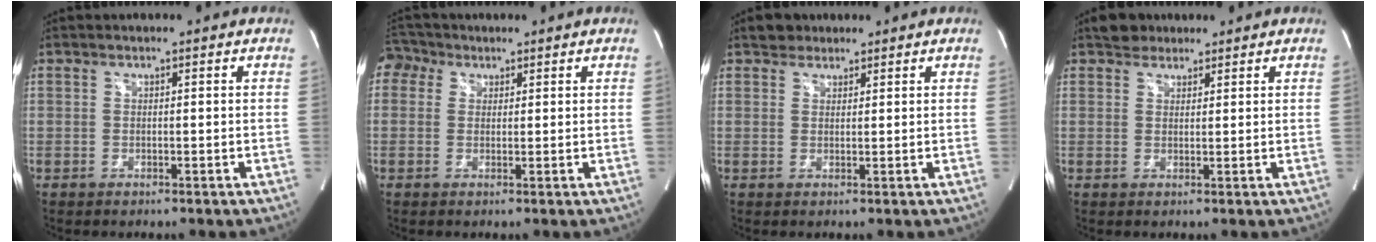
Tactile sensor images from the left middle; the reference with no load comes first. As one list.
[{"total": 4.0, "force": [2.0, 3.4, 0.8], "torque": [-0.023, 0.023, 0.039]}, {"total": 2.3, "force": [1.7, 1.5, 0.2], "torque": [-0.005, 0.011, 0.025]}, {"total": 2.9, "force": [2.3, 1.8, 0.4], "torque": [-0.010, 0.014, 0.036]}]